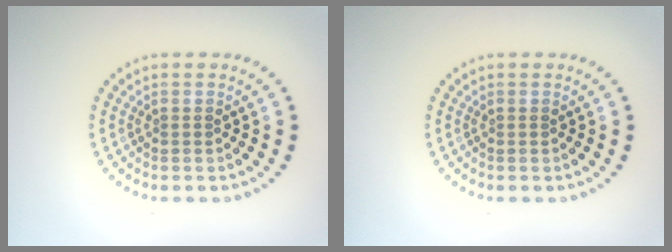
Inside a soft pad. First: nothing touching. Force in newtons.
{"total": 0.0}